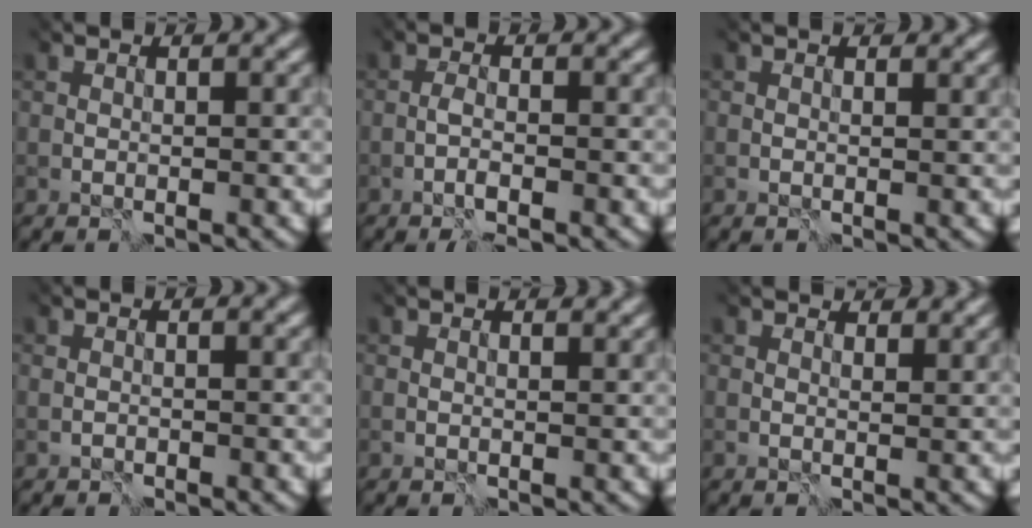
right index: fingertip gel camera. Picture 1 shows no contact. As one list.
[{"total": 4.1, "force": [-3.8, -0.2, 1.5], "torque": [-0.028, 0.002, -0.051]}, {"total": 0.7, "force": [0.6, 0.1, 0.3], "torque": [-0.003, 0.000, 0.004]}, {"total": 1.0, "force": [-1.0, 0.1, -0.3], "torque": [0.001, 0.002, -0.015]}, {"total": 1.0, "force": [1.0, 0.0, 0.4], "torque": [-0.003, 0.001, 0.007]}, {"total": 2.2, "force": [2.1, 0.4, 0.7], "torque": [-0.008, 0.000, 0.029]}]